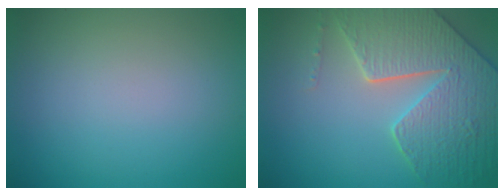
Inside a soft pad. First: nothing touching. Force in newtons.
{"total": 7.6, "press": 6.2, "slide": 4.5}